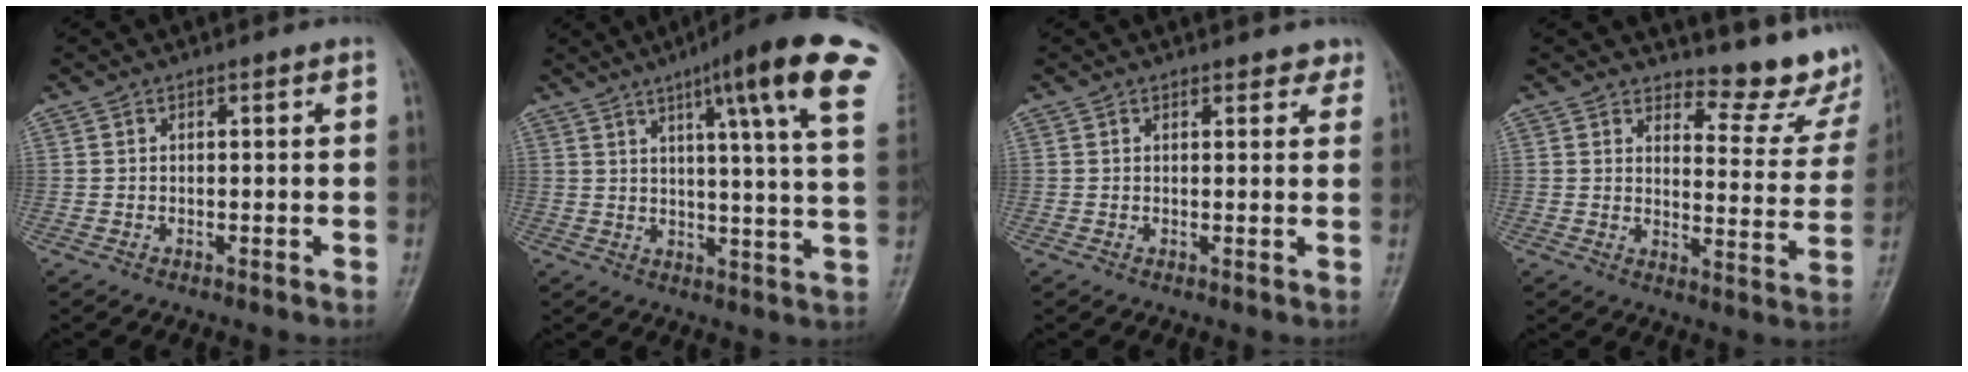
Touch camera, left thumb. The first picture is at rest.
{"total": 19.7, "force": [10.3, 1.9, 16.7], "torque": [-0.217, -0.026, 0.121]}
{"total": 2.4, "force": [2.0, 1.2, 0.6], "torque": [0.017, -0.008, 0.014]}
{"total": 12.6, "force": [11.3, 3.7, 4.2], "torque": [-0.016, -0.116, 0.127]}